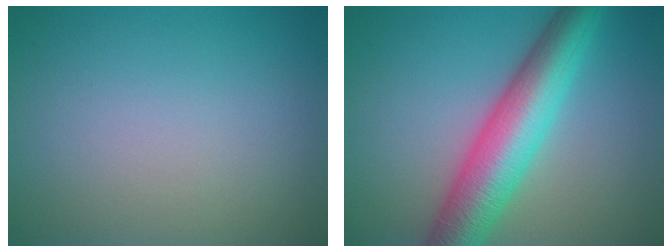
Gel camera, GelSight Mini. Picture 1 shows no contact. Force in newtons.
{"total": 8.5, "press": 8.5, "slide": 0.1}